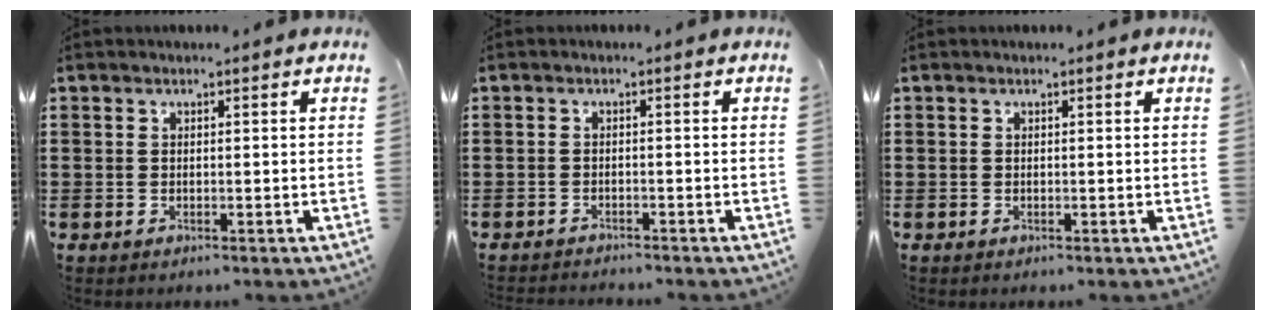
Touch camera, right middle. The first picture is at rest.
{"total": 1.2, "force": [-1.2, 0.0, 0.0], "torque": [-0.003, 0.002, -0.026]}
{"total": 0.0}